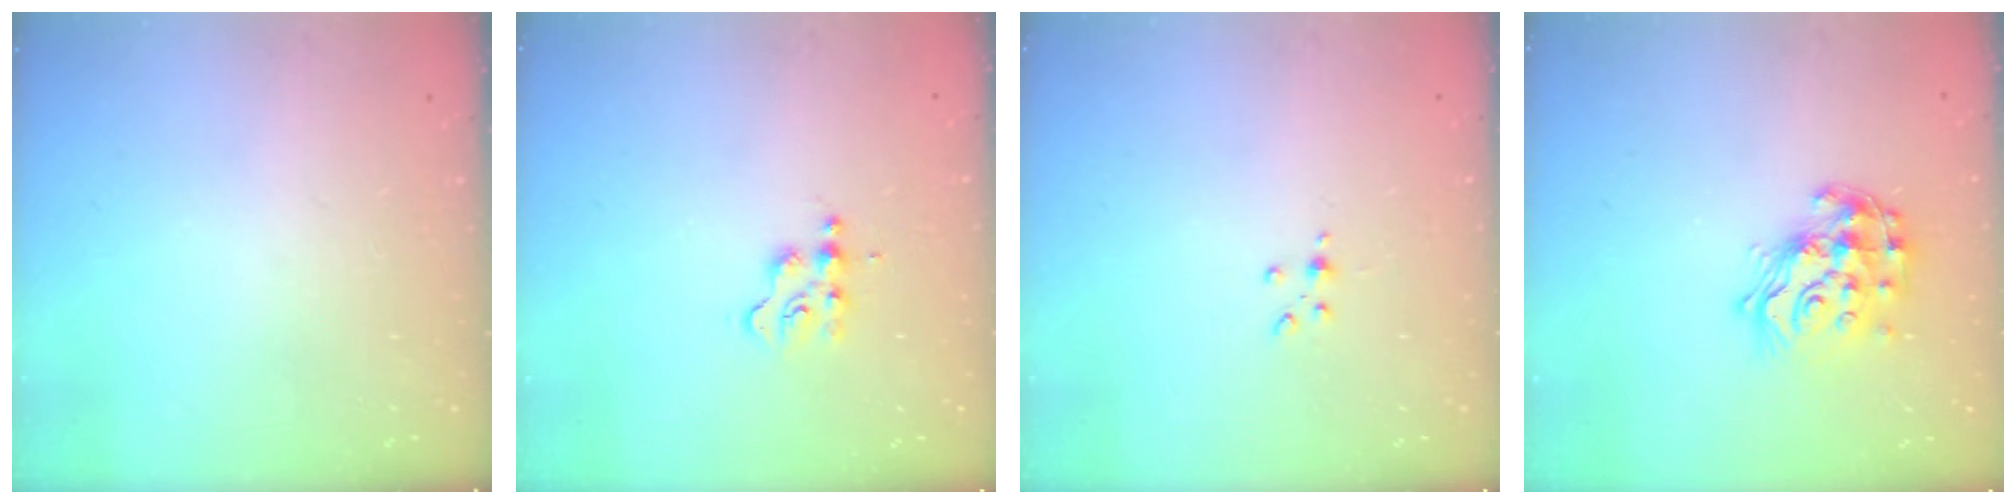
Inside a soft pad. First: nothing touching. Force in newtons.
{"total": 3.0, "press": 3.0, "slide": 0.4}
{"total": 2.0, "press": 1.9, "slide": 0.5}
{"total": 15.0, "press": 14.9, "slide": 1.0}